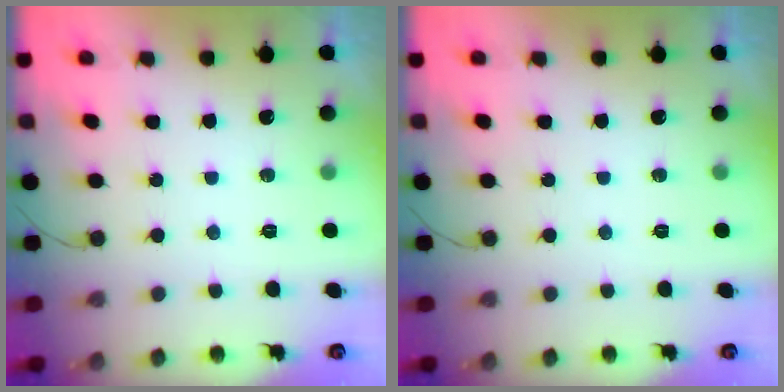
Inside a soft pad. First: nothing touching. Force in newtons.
{"total": 0.0}